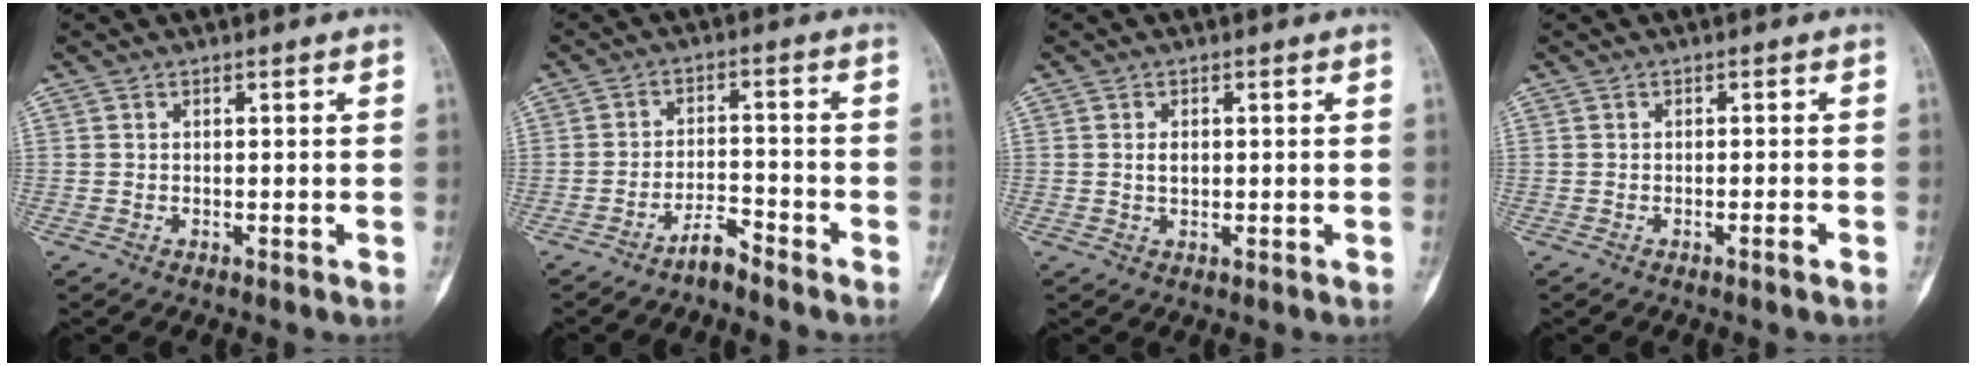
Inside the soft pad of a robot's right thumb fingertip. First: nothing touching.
{"total": 3.6, "force": [-3.3, 0.6, 1.4], "torque": [-0.022, 0.025, -0.063]}
{"total": 1.8, "force": [0.2, 1.2, 1.4], "torque": [-0.022, 0.000, 0.005]}
{"total": 1.2, "force": [-0.7, 0.0, 0.9], "torque": [-0.020, 0.004, -0.011]}